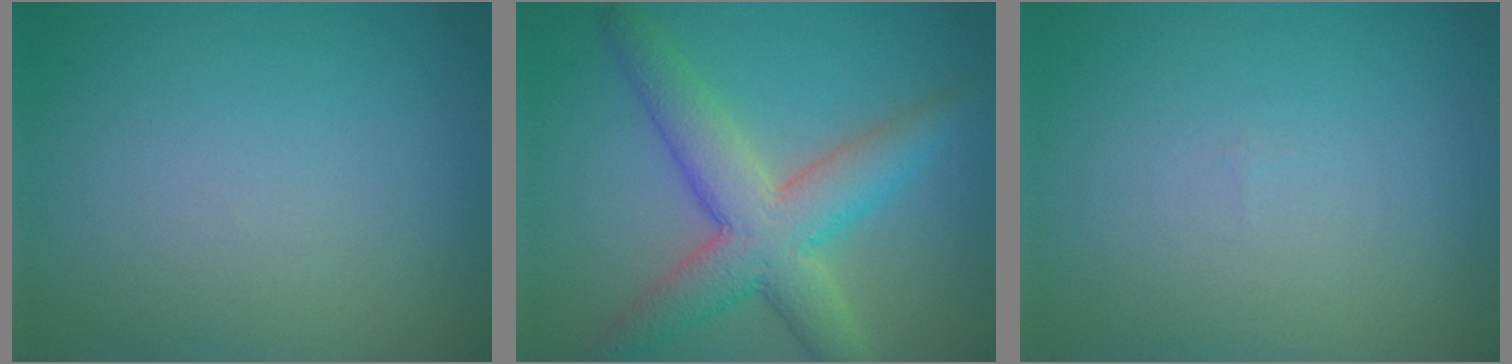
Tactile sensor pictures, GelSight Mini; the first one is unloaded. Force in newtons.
{"total": 6.5, "press": 6.5, "slide": 0.3}
{"total": 0.0}